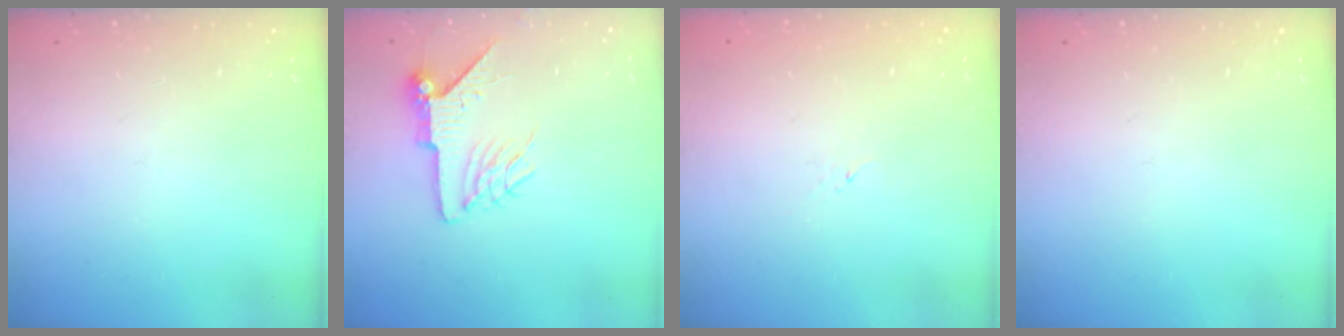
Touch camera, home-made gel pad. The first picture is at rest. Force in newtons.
{"total": 7.2, "press": 7.2, "slide": 0.9}
{"total": 1.2, "press": 1.1, "slide": 0.2}
{"total": 0.0}